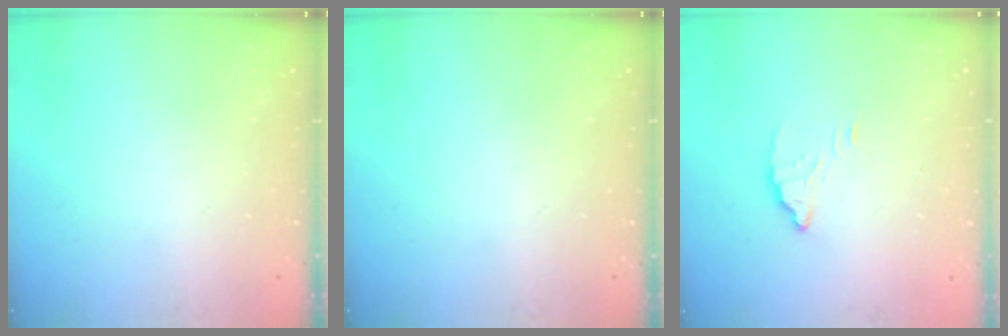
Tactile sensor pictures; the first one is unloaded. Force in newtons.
{"total": 0.0}
{"total": 2.9, "press": 2.9, "slide": 0.2}